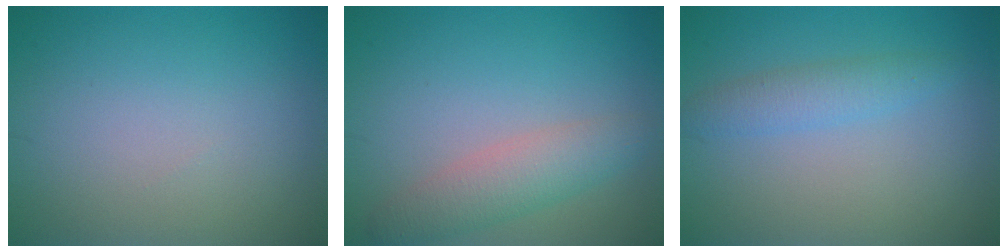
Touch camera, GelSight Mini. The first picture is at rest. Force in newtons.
{"total": 3.5, "press": 3.5, "slide": 0.1}
{"total": 2.3, "press": 2.3, "slide": 0.1}